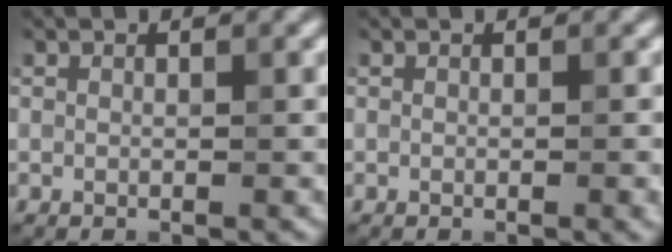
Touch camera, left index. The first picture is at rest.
{"total": 0.9, "force": [-0.2, 0.1, 0.9], "torque": [-0.009, -0.001, -0.002]}